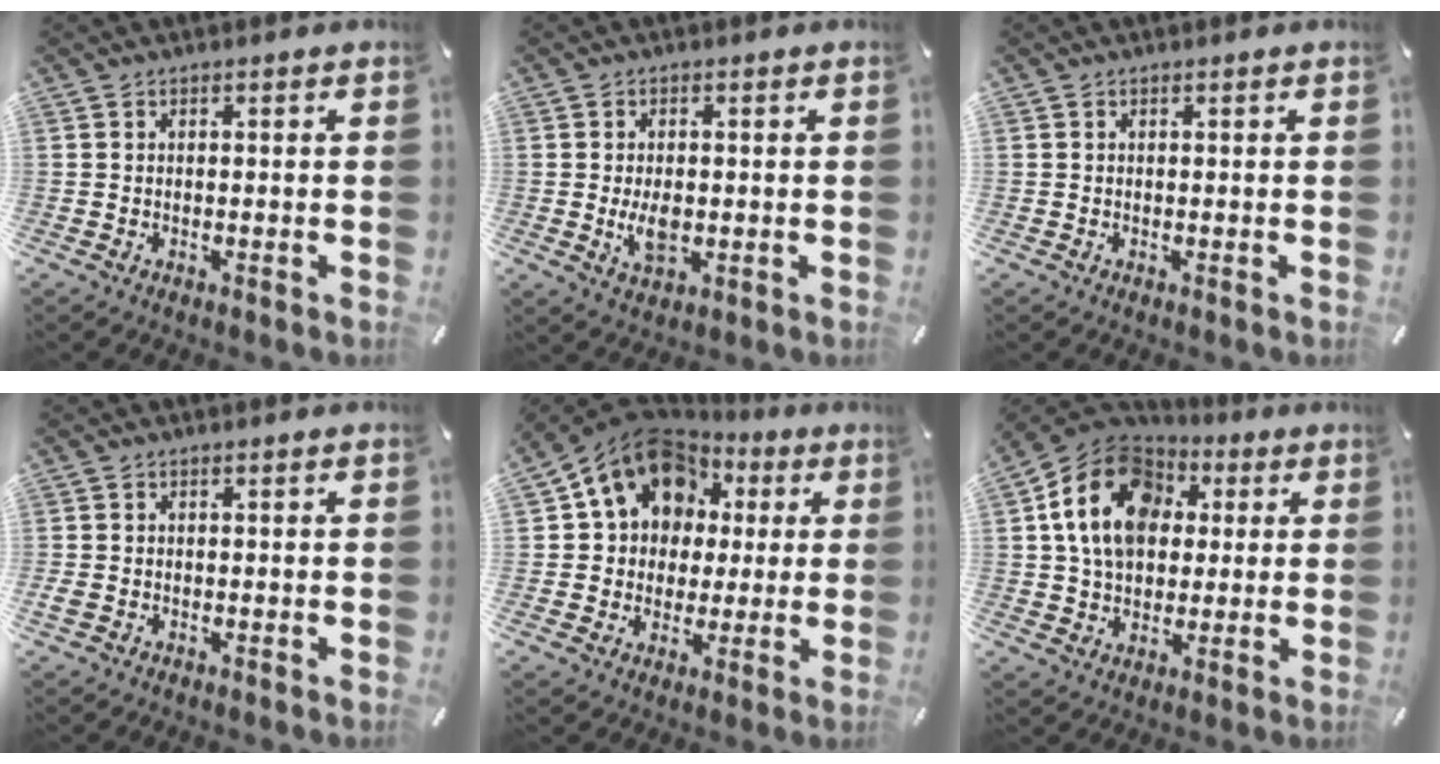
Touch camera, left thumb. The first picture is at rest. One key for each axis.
{"total": 5.4, "fx": -0.4, "fy": 3.2, "fz": 4.3, "tx": -0.097, "ty": -0.009, "tz": -0.013}
{"total": 0.0}
{"total": 1.3, "fx": -0.5, "fy": 0.9, "fz": 0.8, "tx": -0.020, "ty": -0.001, "tz": -0.011}
{"total": 13.9, "fx": 5.7, "fy": 11.6, "fz": 5.1, "tx": -0.091, "ty": -0.030, "tz": 0.109}
{"total": 16.9, "fx": 3.8, "fy": 13.3, "fz": 9.6, "tx": -0.193, "ty": 0.006, "tz": 0.068}